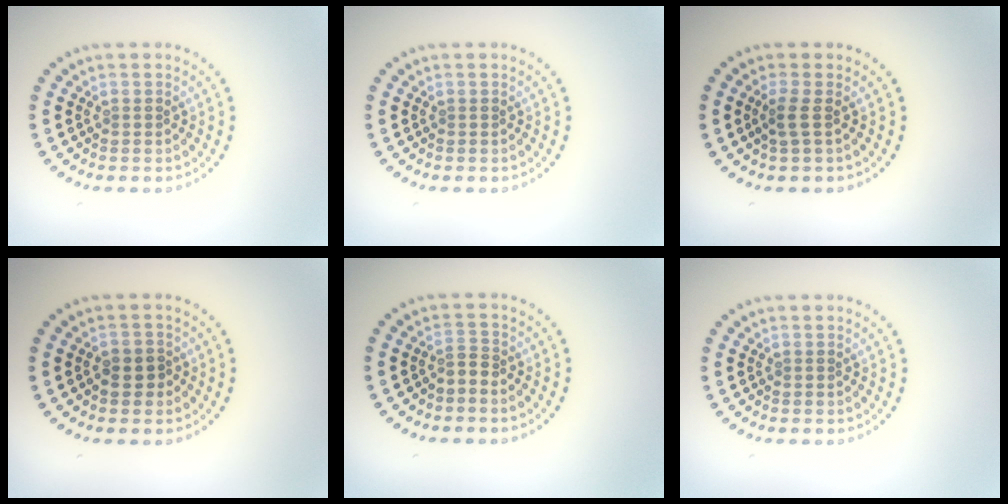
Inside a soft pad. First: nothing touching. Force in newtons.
{"total": 0.0}
{"total": 1.6, "press": 1.1, "slide": 1.1}
{"total": 1.9, "press": 1.8, "slide": 0.6}
{"total": 1.2, "press": 0.6, "slide": 1.0}
{"total": 0.0}